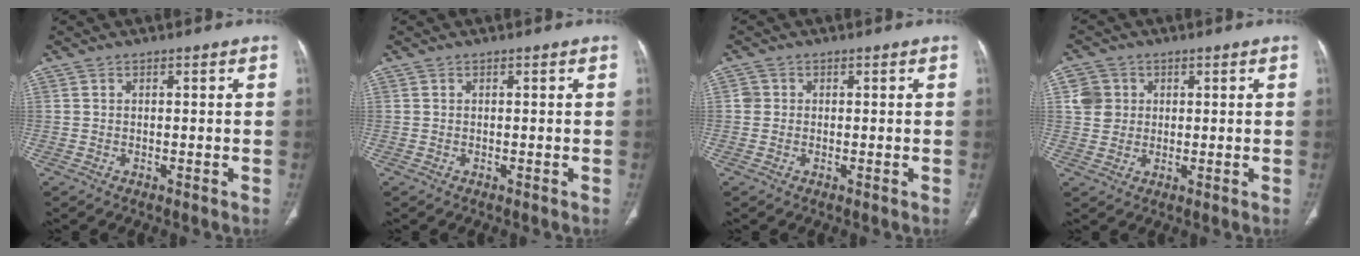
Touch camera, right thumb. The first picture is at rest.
{"total": 0.0}
{"total": 1.4, "force": [0.1, 1.3, 0.4], "torque": [0.001, 0.004, 0.000]}
{"total": 4.9, "force": [1.2, 4.6, 1.3], "torque": [-0.001, 0.005, 0.022]}